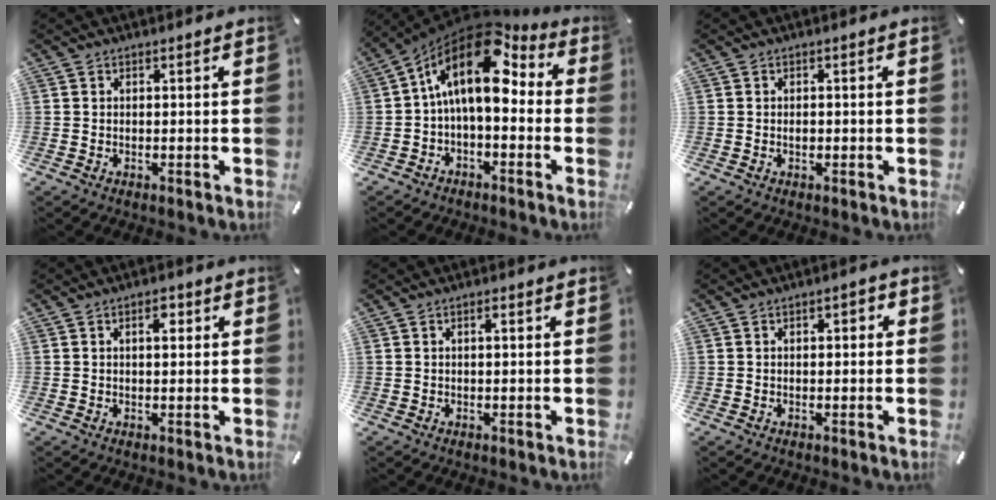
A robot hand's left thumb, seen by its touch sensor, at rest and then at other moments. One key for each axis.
{"total": 15.9, "fx": 4.2, "fy": 8.6, "fz": 12.8, "tx": -0.242, "ty": -0.032, "tz": 0.059}
{"total": 1.0, "fx": -0.2, "fy": 0.7, "fz": 0.7, "tx": -0.016, "ty": 0.001, "tz": -0.004}
{"total": 3.2, "fx": 1.0, "fy": 1.6, "fz": 2.6, "tx": -0.031, "ty": -0.002, "tz": 0.010}
{"total": 1.2, "fx": 0.2, "fy": 0.4, "fz": 1.1, "tx": -0.022, "ty": 0.003, "tz": 0.002}
{"total": 1.7, "fx": -0.2, "fy": 1.1, "fz": 1.4, "tx": -0.018, "ty": 0.004, "tz": -0.008}